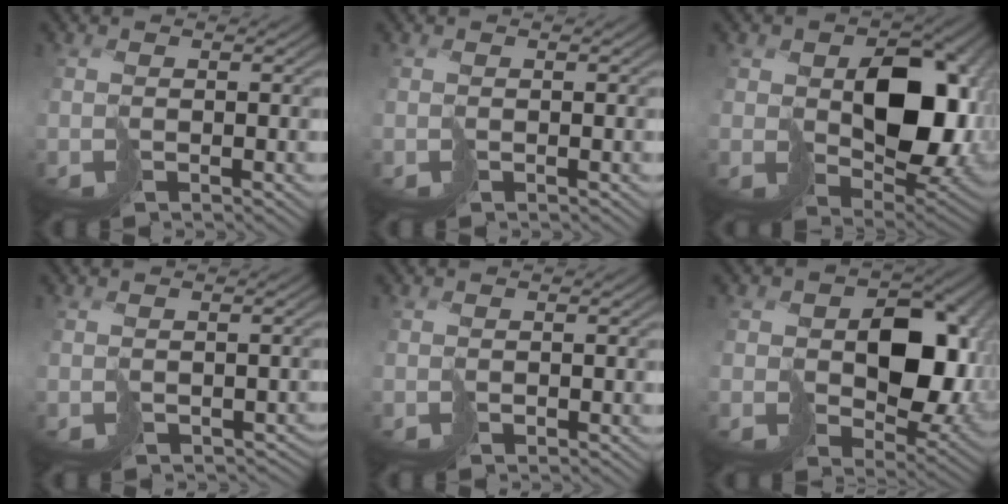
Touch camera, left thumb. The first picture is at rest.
{"total": 0.0}
{"total": 13.9, "force": [1.7, 9.8, 9.7], "torque": [-0.139, -0.025, 0.054]}
{"total": 3.2, "force": [-1.4, 2.3, 1.7], "torque": [-0.024, -0.020, -0.012]}
{"total": 0.0}
{"total": 12.5, "force": [1.4, 9.1, 8.5], "torque": [-0.123, -0.015, 0.039]}